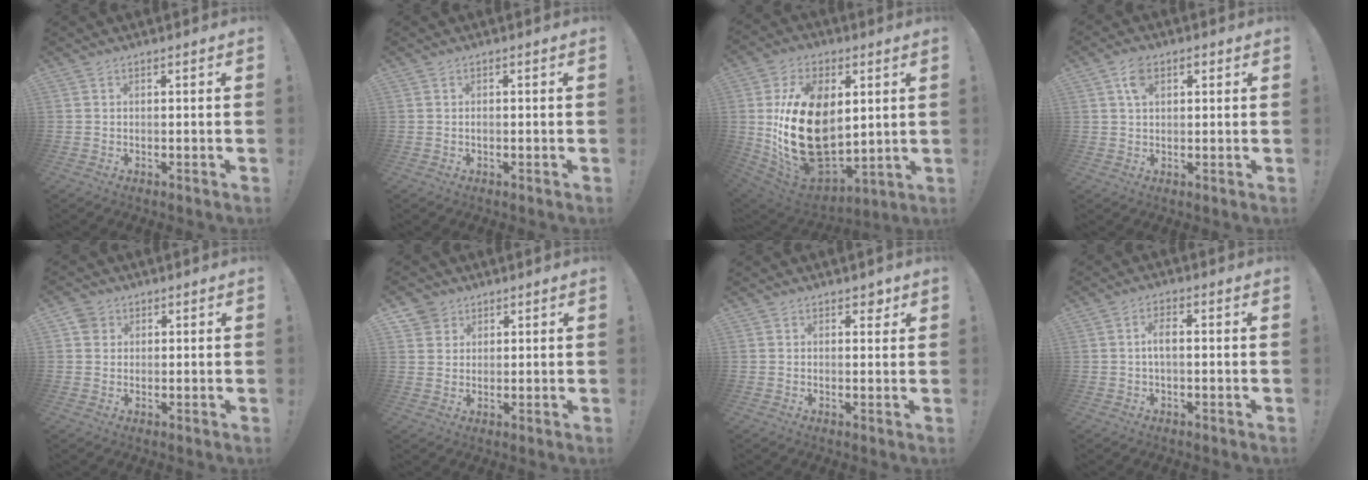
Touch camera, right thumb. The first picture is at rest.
{"total": 0.5, "force": [-0.4, 0.2, 0.2], "torque": [-0.004, 0.000, -0.007]}
{"total": 28.1, "force": [2.2, 18.1, 21.4], "torque": [-0.417, -0.025, 0.052]}
{"total": 5.5, "force": [2.1, 3.5, 3.7], "torque": [-0.055, 0.004, 0.036]}
{"total": 3.7, "force": [1.5, 3.2, 1.0], "torque": [-0.013, 0.000, 0.029]}
{"total": 4.3, "force": [2.6, 3.4, 0.3], "torque": [0.002, -0.016, 0.048]}
{"total": 2.7, "force": [1.6, 1.6, 1.3], "torque": [0.001, -0.010, 0.023]}
{"total": 3.8, "force": [-0.1, 1.3, 3.6], "torque": [-0.073, 0.005, -0.005]}